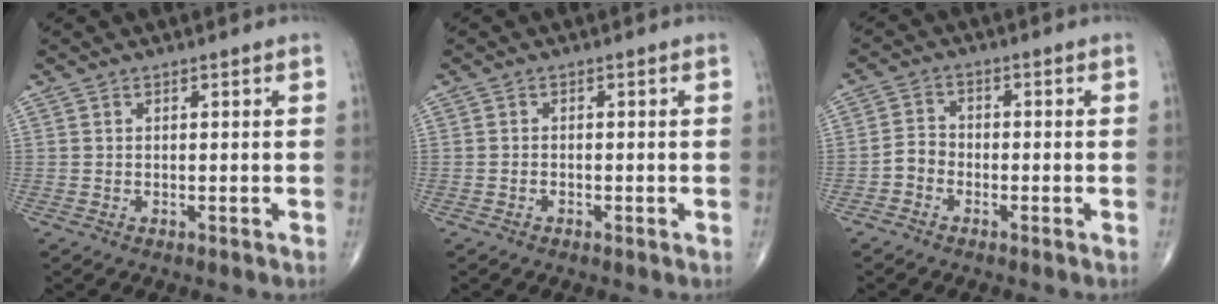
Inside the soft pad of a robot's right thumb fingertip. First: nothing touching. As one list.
[{"total": 0.7, "force": [-0.4, 0.5, 0.3], "torque": [-0.004, 0.002, -0.009]}, {"total": 3.2, "force": [-1.7, 2.4, 1.2], "torque": [-0.012, 0.015, -0.041]}]